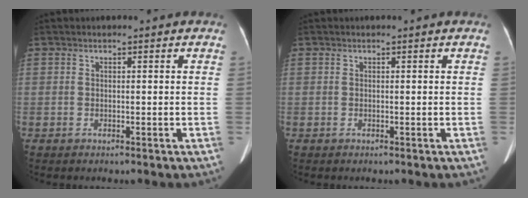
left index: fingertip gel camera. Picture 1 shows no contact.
{"total": 0.0}